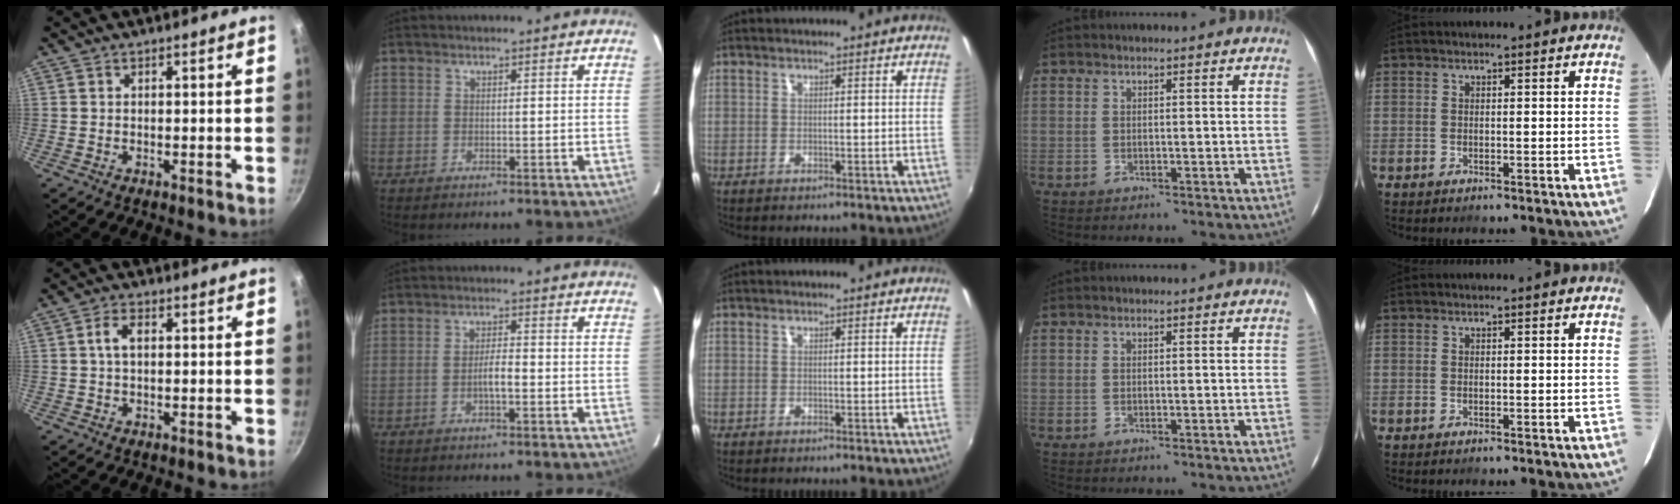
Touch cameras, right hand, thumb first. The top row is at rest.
{"thumb": {"total": 3.6, "force": [0.6, 2.1, 2.9], "torque": [-0.052, 0.009, 0.009]}, "index": {"total": 3.2, "force": [-1.2, 0.6, 2.9], "torque": [-0.055, 0.003, -0.019]}}